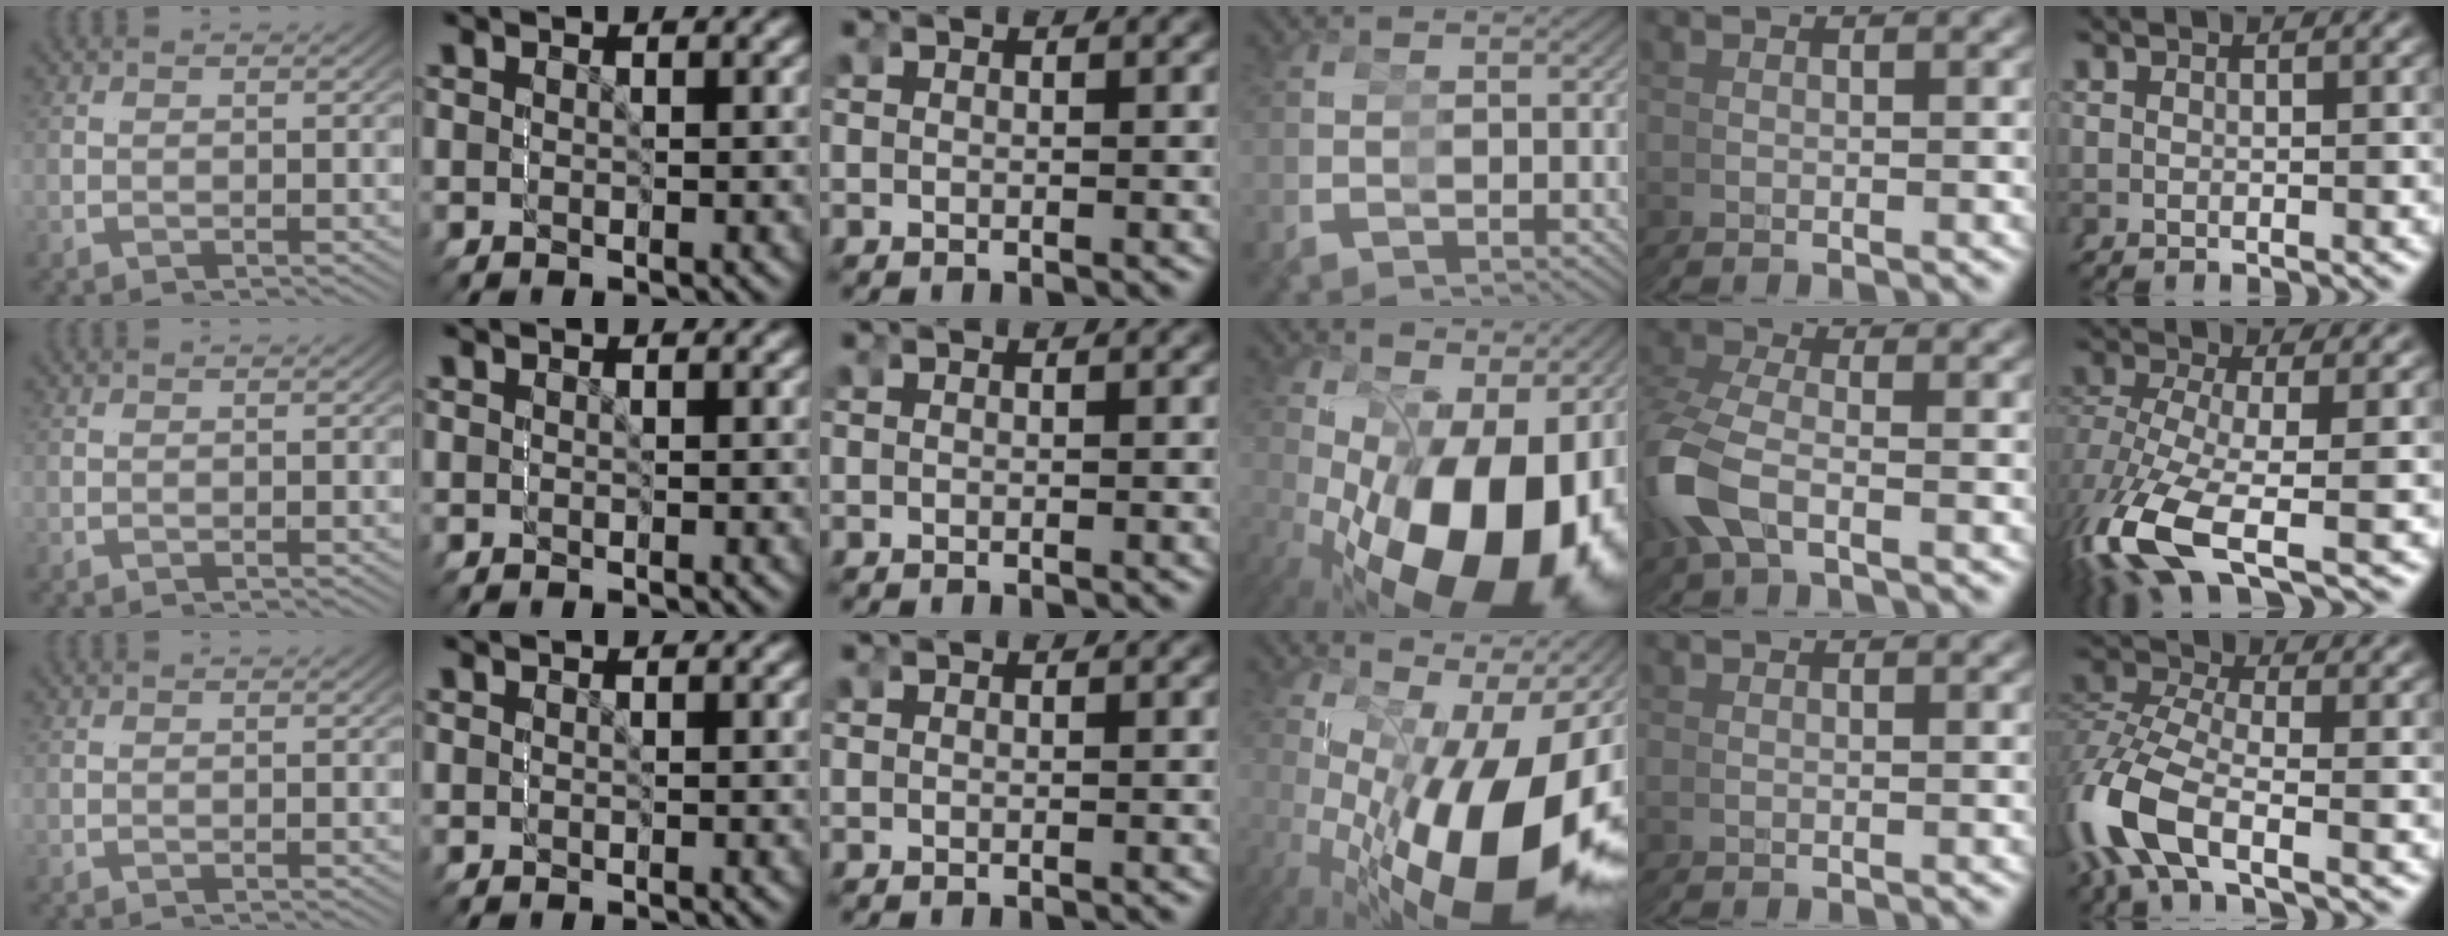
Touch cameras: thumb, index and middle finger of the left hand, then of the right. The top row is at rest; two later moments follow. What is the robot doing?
{"motion": "grasp_and_lifting", "object": "screwdriver"}